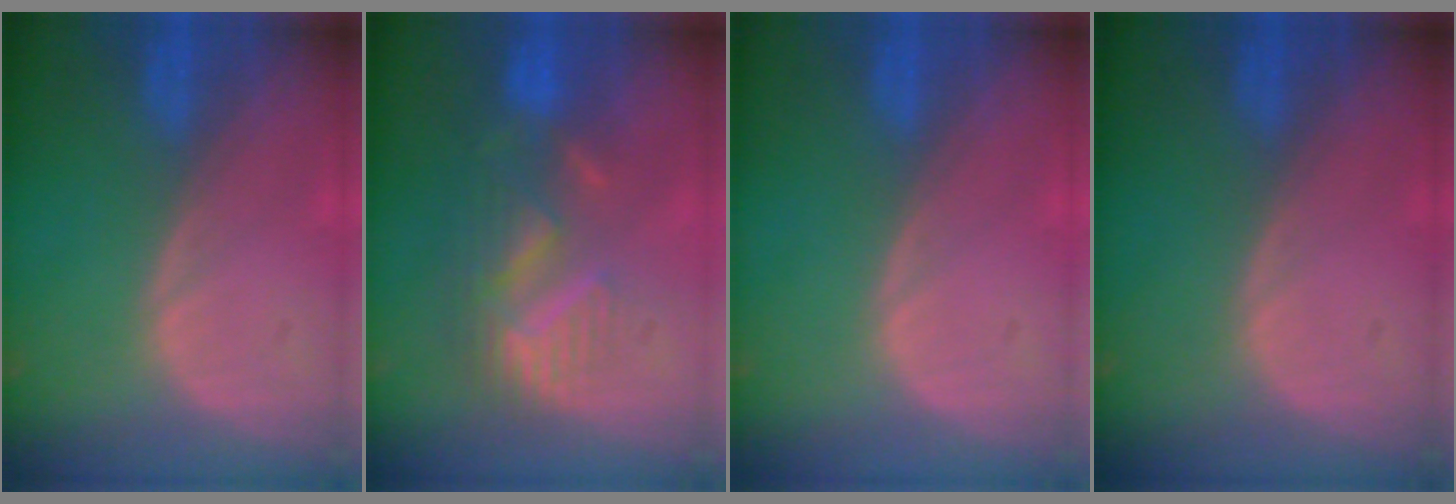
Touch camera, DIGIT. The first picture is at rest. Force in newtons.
{"total": 8.8, "press": 7.8, "slide": 4.1}
{"total": 0.0}
{"total": 0.0}